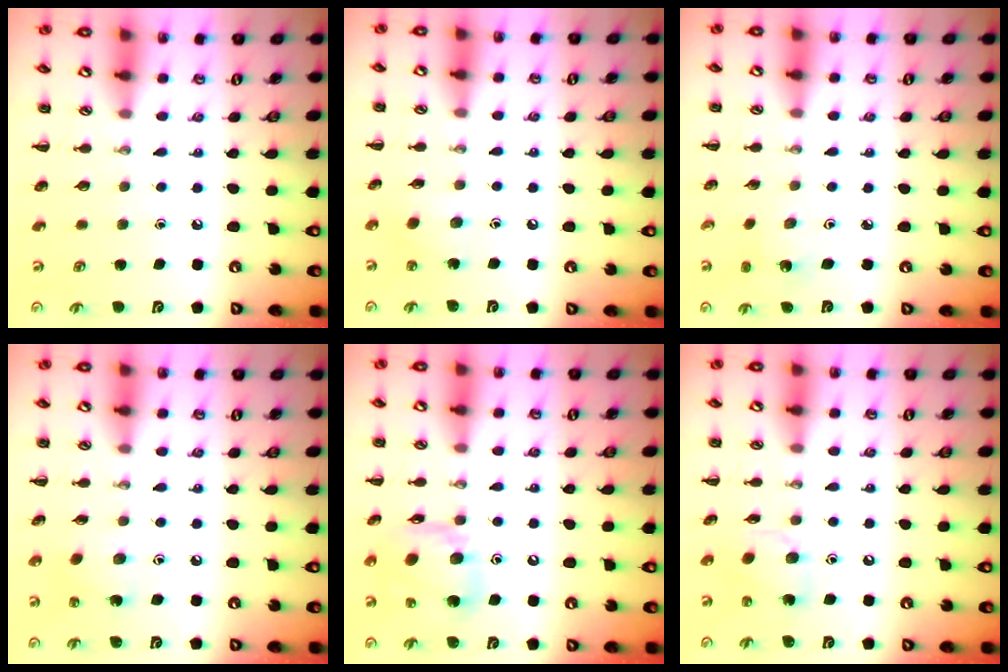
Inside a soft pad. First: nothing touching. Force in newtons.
{"total": 4.3, "press": 4.3, "slide": 0.5}
{"total": 1.5, "press": 1.4, "slide": 0.5}
{"total": 3.9, "press": 3.7, "slide": 1.1}
{"total": 14.4, "press": 14.2, "slide": 2.2}
{"total": 8.6, "press": 8.6, "slide": 0.8}